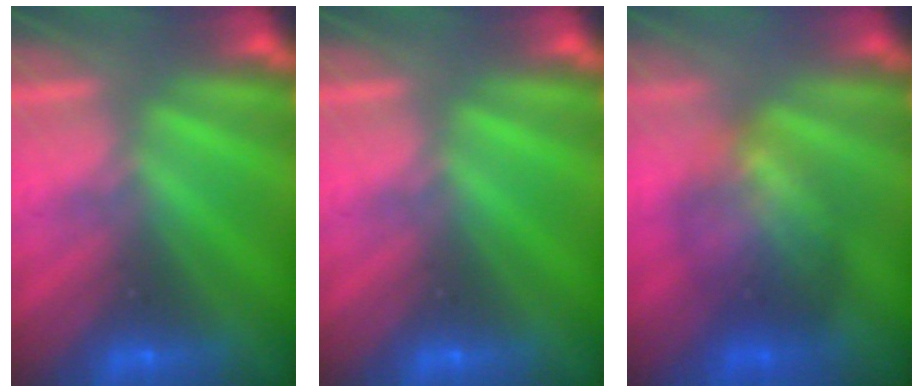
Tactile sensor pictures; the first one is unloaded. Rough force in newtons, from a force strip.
{"total": 0.0}
{"total": 7.8}